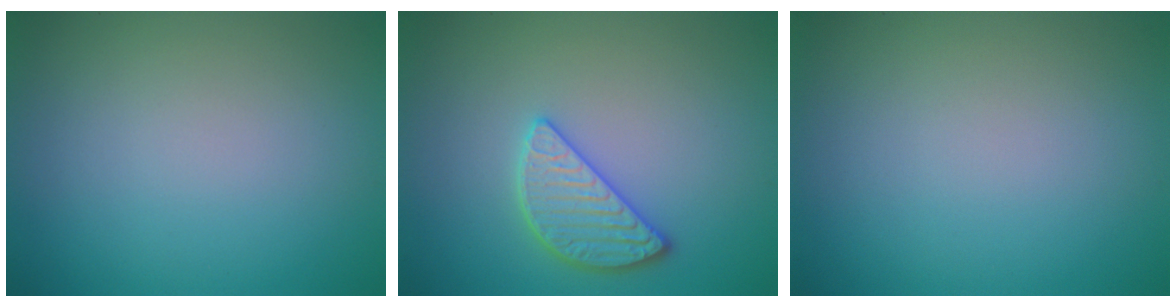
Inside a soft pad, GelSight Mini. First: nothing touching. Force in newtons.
{"total": 2.8, "press": 2.8, "slide": 0.6}
{"total": 0.0}